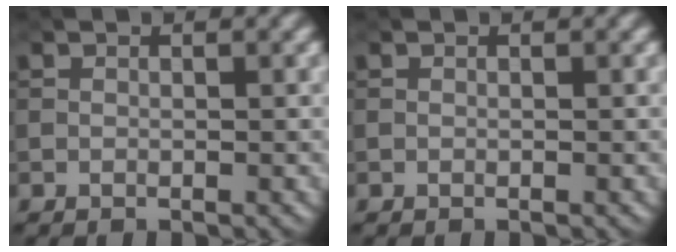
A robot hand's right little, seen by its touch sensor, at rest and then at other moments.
{"total": 0.0}